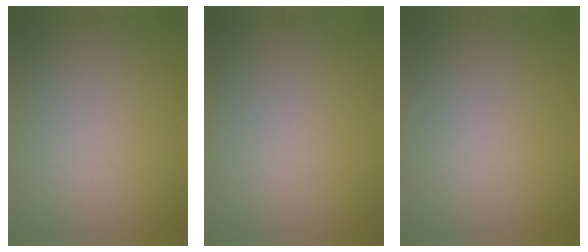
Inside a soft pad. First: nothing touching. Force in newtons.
{"total": 0.0}
{"total": 0.0}